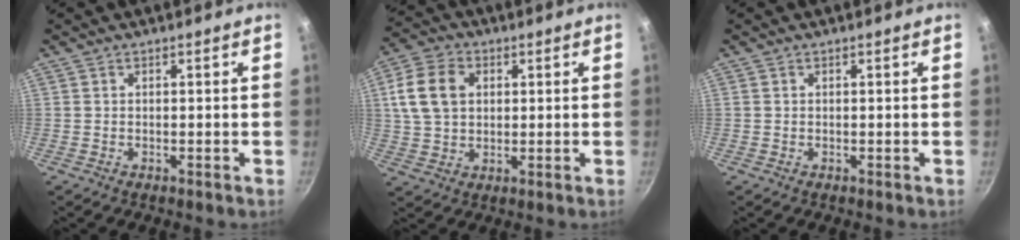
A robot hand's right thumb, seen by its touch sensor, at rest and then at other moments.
{"total": 11.0, "force": [2.6, 8.0, 7.0], "torque": [-0.120, 0.007, 0.043]}
{"total": 0.0}